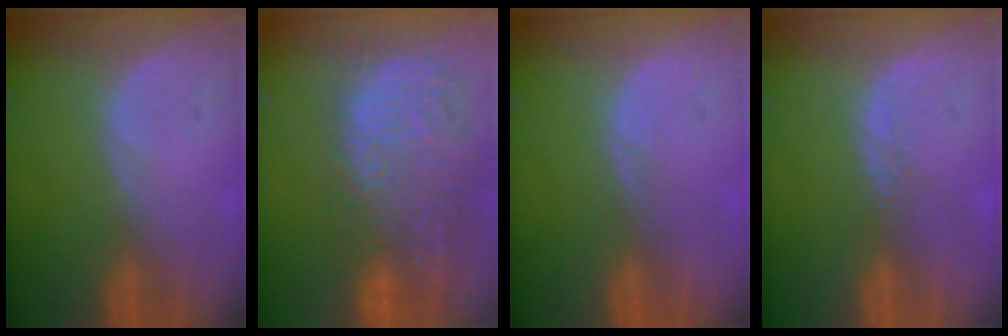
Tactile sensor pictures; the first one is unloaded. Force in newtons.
{"total": 15.9, "press": 13.1, "slide": 9.0}
{"total": 0.5, "press": 0.5, "slide": 0.1}
{"total": 0.9, "press": 0.8, "slide": 0.4}